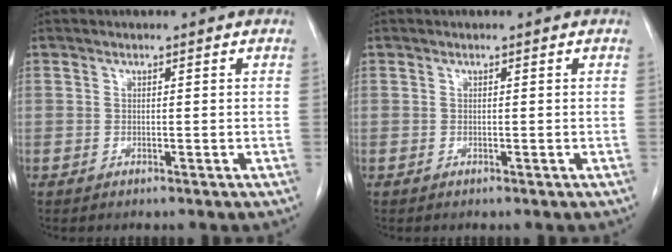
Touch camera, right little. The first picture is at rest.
{"total": 0.0}